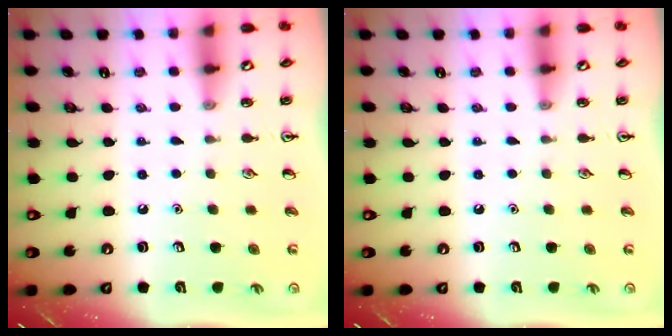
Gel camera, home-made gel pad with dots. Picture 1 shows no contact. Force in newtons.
{"total": 0.0}